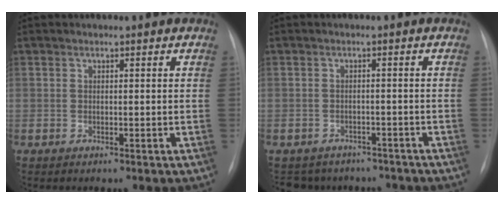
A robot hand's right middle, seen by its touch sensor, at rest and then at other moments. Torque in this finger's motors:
{"motor_torque": [0.17, -0.28, 0.05, 0.03]}